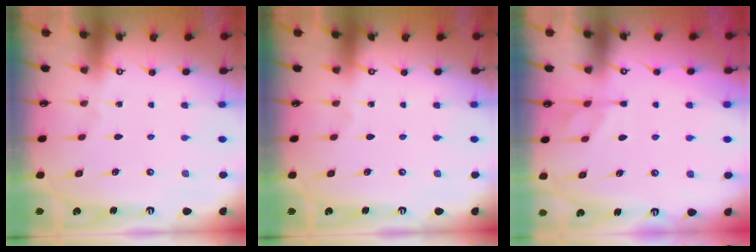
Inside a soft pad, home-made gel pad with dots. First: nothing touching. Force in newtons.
{"total": 0.0}
{"total": 1.3, "press": 0.4, "slide": 1.2}